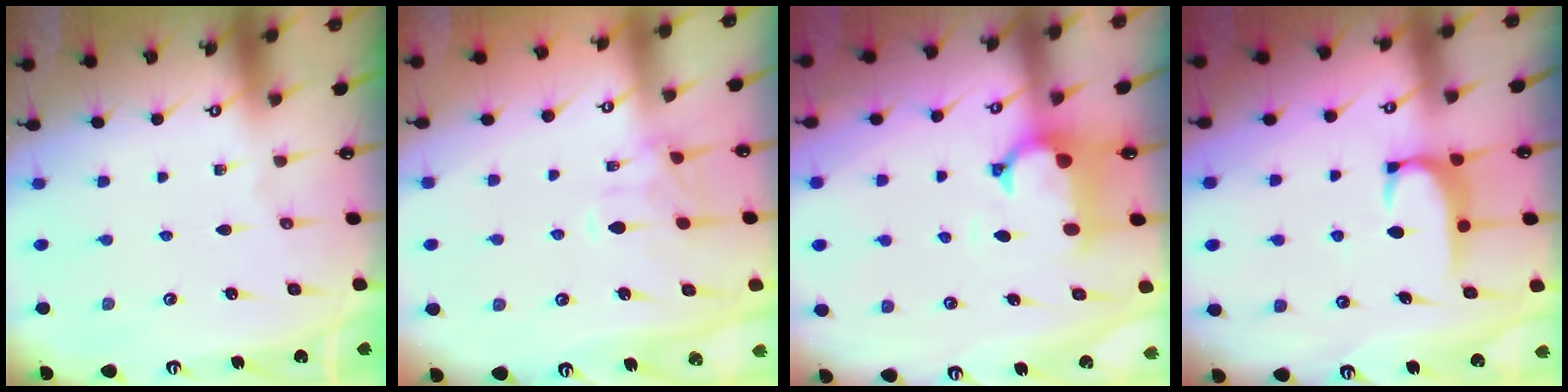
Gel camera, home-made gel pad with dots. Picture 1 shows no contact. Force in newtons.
{"total": 2.4, "press": 2.0, "slide": 1.4}
{"total": 1.9, "press": 1.5, "slide": 1.1}
{"total": 2.0, "press": 1.9, "slide": 0.6}